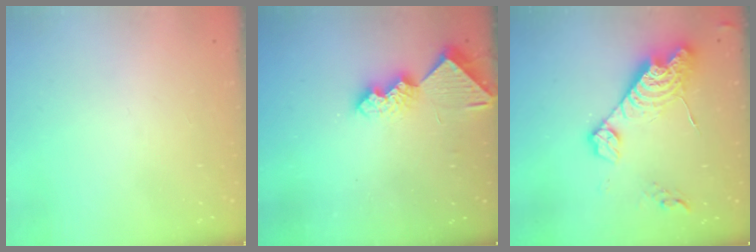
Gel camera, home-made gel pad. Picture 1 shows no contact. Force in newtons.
{"total": 8.4, "press": 8.4, "slide": 0.4}
{"total": 15.2, "press": 15.2, "slide": 1.1}